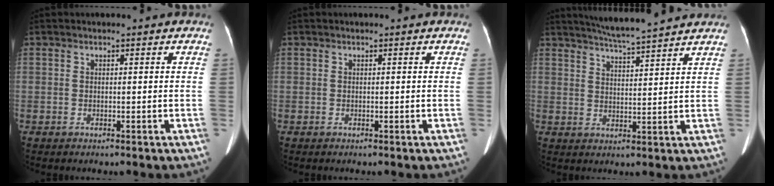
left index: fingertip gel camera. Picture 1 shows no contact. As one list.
[{"total": 0.0}, {"total": 9.7, "force": [8.8, -0.7, 3.9], "torque": [-0.072, 0.014, 0.132]}]